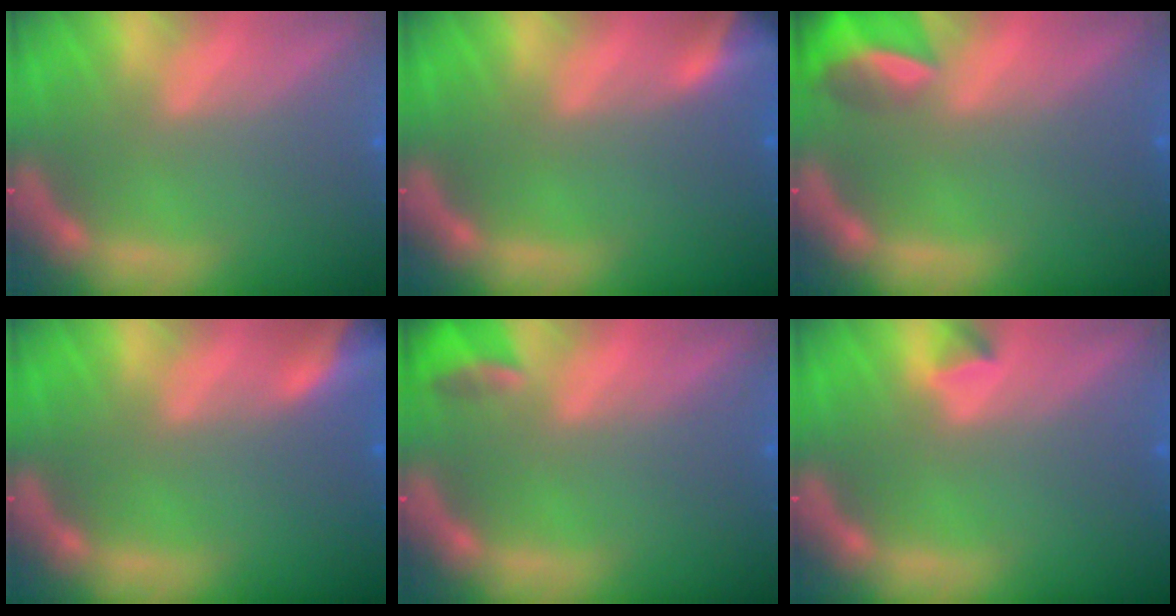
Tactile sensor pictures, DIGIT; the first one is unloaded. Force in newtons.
{"total": 3.9}
{"total": 4.9}
{"total": 5.9}
{"total": 2.4}
{"total": 0.9}